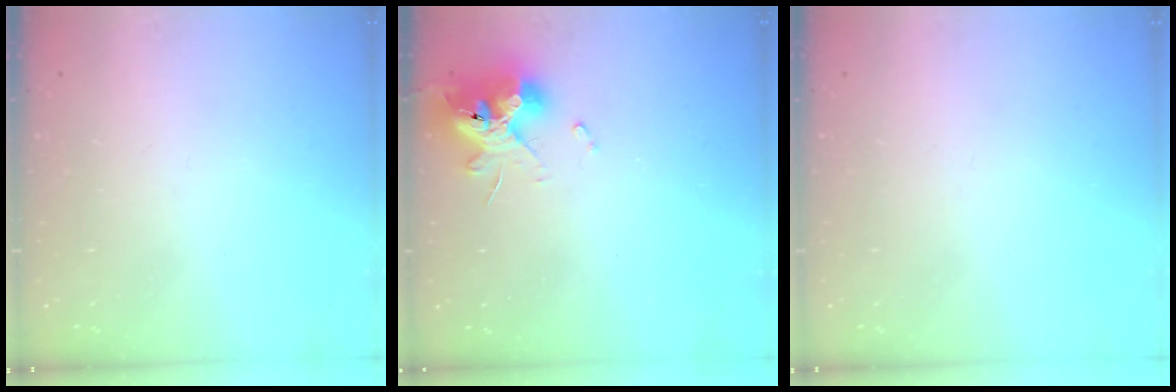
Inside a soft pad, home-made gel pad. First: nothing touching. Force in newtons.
{"total": 12.4, "press": 12.4, "slide": 1.2}
{"total": 0.0}